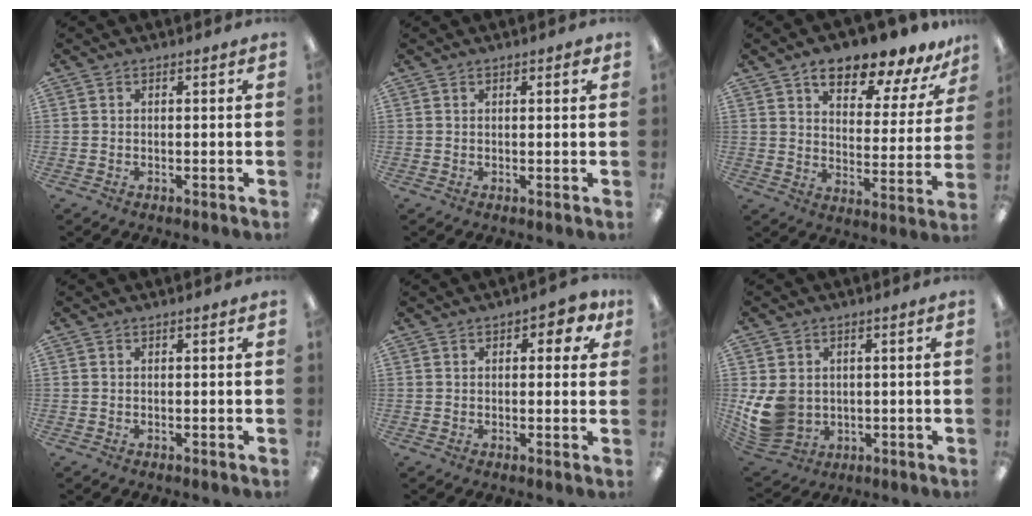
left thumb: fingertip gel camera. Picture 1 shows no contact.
{"total": 1.1, "force": [0.8, 0.4, 0.7], "torque": [-0.005, -0.002, 0.012]}
{"total": 12.0, "force": [9.4, 4.1, 6.2], "torque": [-0.079, -0.061, 0.159]}
{"total": 0.0}
{"total": 4.1, "force": [1.8, 2.3, 3.0], "torque": [-0.037, 0.000, 0.027]}
{"total": 10.2, "force": [0.3, 8.7, 5.3], "torque": [-0.124, 0.001, 0.011]}